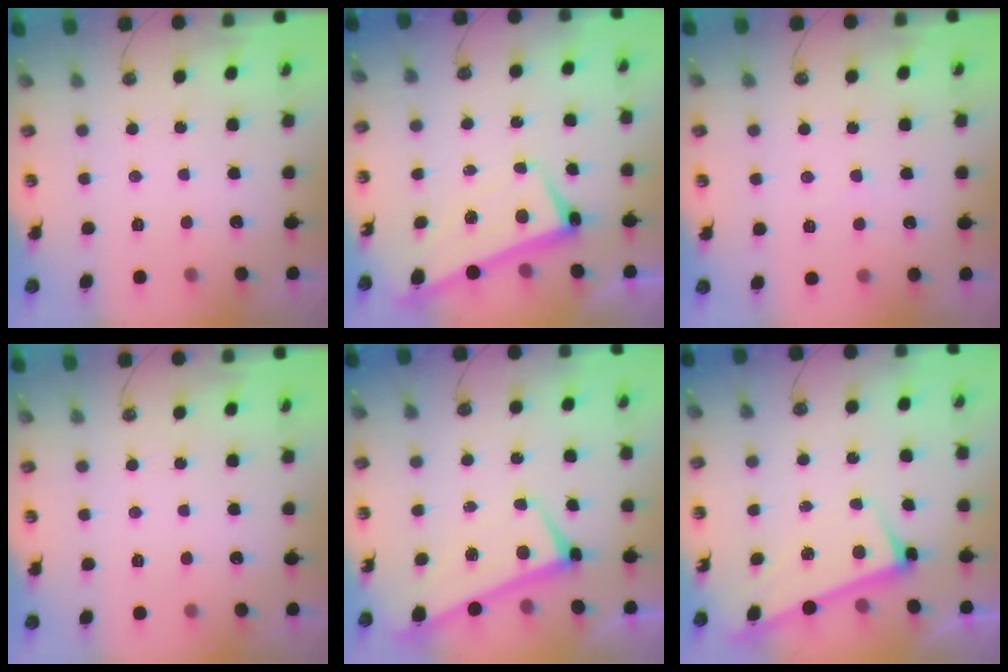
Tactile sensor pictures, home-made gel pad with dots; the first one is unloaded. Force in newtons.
{"total": 2.7, "press": 2.7, "slide": 0.5}
{"total": 5.4, "press": 5.4, "slide": 0.4}
{"total": 0.0}
{"total": 1.0, "press": 0.9, "slide": 0.3}
{"total": 2.9, "press": 2.8, "slide": 0.6}